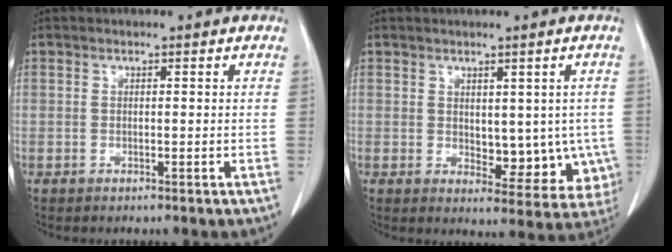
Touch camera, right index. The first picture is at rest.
{"total": 8.4, "force": [-0.4, 4.8, 6.9], "torque": [-0.062, -0.004, 0.008]}